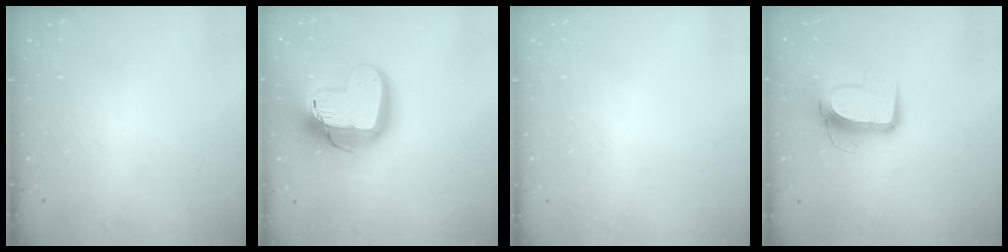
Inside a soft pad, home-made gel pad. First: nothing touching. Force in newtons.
{"total": 19.5, "press": 19.5, "slide": 1.6}
{"total": 0.5, "press": 0.5, "slide": 0.1}
{"total": 10.6, "press": 10.6, "slide": 0.6}